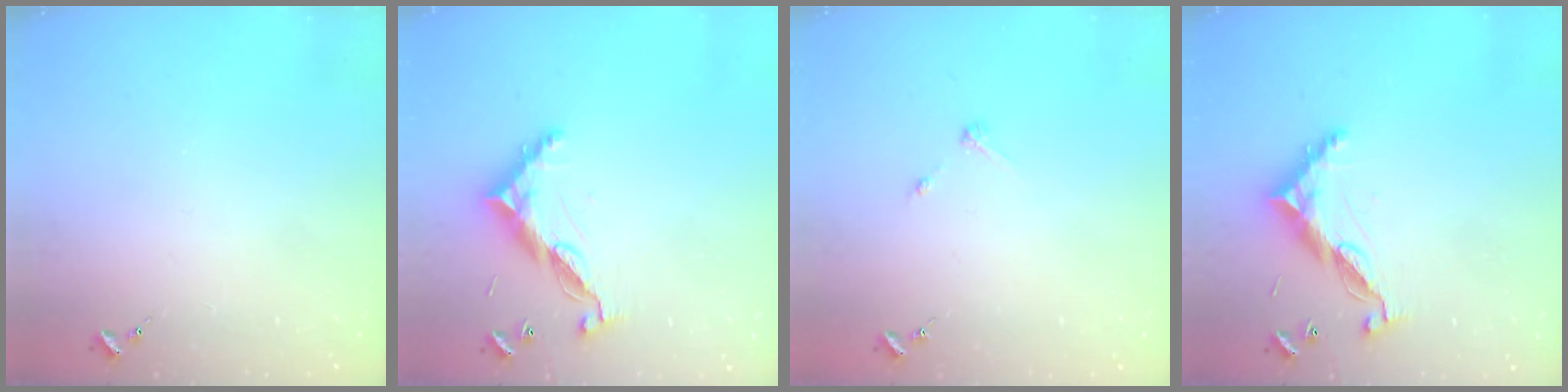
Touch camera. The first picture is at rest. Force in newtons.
{"total": 9.9, "press": 9.9, "slide": 0.4}
{"total": 2.7, "press": 2.7, "slide": 0.3}
{"total": 9.9, "press": 9.9, "slide": 0.4}